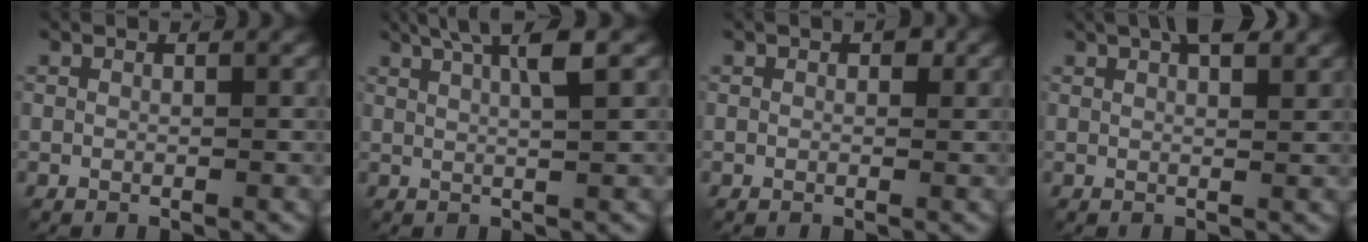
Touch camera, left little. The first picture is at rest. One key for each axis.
{"total": 4.3, "fx": 1.9, "fy": 0.7, "fz": 3.8, "tx": -0.056, "ty": 0.011, "tz": 0.026}
{"total": 1.0, "fx": 0.2, "fy": 0.6, "fz": 0.7, "tx": -0.006, "ty": -0.002, "tz": 0.002}
{"total": 3.9, "fx": 2.3, "fy": 1.1, "fz": 2.9, "tx": -0.040, "ty": 0.008, "tz": 0.028}